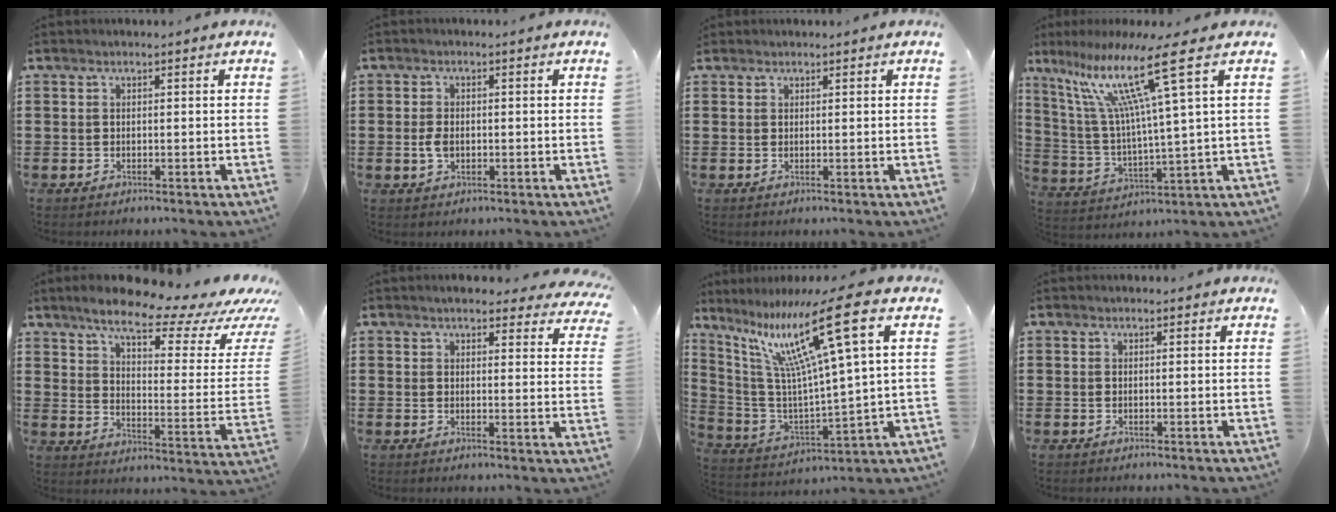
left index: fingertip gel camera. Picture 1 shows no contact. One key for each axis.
{"total": 2.6, "fx": -0.3, "fy": 1.6, "fz": 2.1, "tx": -0.048, "ty": 0.000, "tz": -0.008}
{"total": 0.6, "fx": 0.5, "fy": 0.3, "fz": 0.0, "tx": -0.003, "ty": 0.001, "tz": 0.011}
{"total": 14.9, "fx": 7.7, "fy": 0.1, "fz": 12.8, "tx": -0.277, "ty": -0.022, "tz": 0.115}
{"total": 10.8, "fx": 8.5, "fy": 1.8, "fz": 6.3, "tx": -0.133, "ty": -0.052, "tz": 0.141}
{"total": 4.1, "fx": 3.9, "fy": 0.8, "fz": 1.2, "tx": -0.026, "ty": -0.013, "tz": 0.070}
{"total": 16.1, "fx": 8.5, "fy": 0.9, "fz": 13.7, "tx": -0.294, "ty": -0.031, "tz": 0.125}
{"total": 0.6, "fx": 0.3, "fy": 0.5, "fz": 0.1, "tx": -0.003, "ty": 0.004, "tz": 0.005}